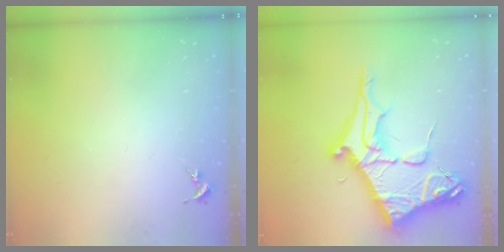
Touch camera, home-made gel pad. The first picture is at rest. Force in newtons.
{"total": 12.4, "press": 12.4, "slide": 1.4}